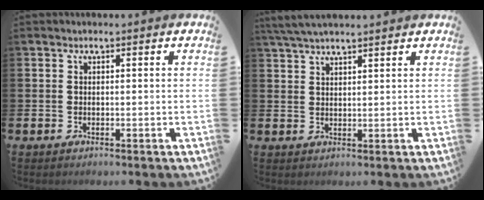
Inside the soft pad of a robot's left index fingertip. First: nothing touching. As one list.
[{"total": 4.1, "force": [3.8, 0.6, 1.6], "torque": [-0.043, -0.005, 0.071]}]